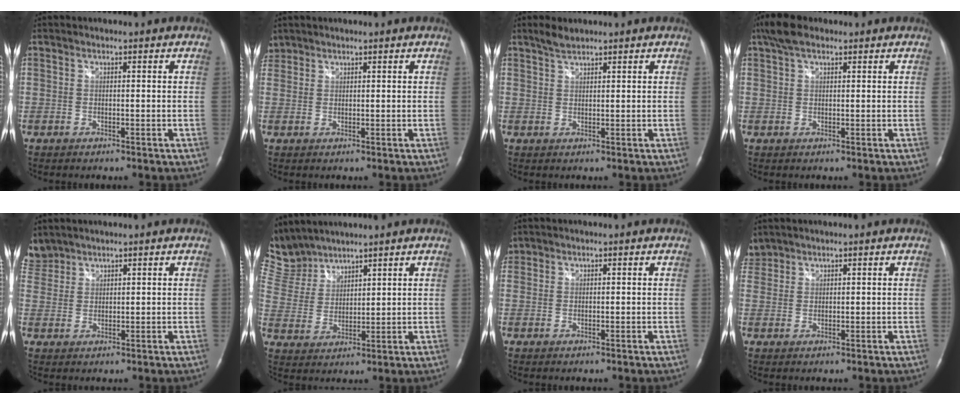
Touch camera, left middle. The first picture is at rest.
{"total": 2.6, "force": [2.1, 1.6, 0.0], "torque": [-0.004, 0.014, 0.041]}
{"total": 2.2, "force": [2.0, 0.4, 0.8], "torque": [-0.019, 0.007, 0.040]}
{"total": 4.2, "force": [2.9, 1.9, 2.5], "torque": [-0.057, 0.026, 0.057]}
{"total": 4.6, "force": [4.1, 2.0, -0.1], "torque": [-0.003, 0.015, 0.091]}
{"total": 10.2, "force": [9.7, 3.0, 1.1], "torque": [-0.046, 0.019, 0.213]}
{"total": 1.8, "force": [1.3, 1.2, 0.0], "torque": [0.001, 0.012, 0.025]}
{"total": 3.3, "force": [2.9, 1.5, -0.2], "torque": [-0.001, 0.015, 0.061]}